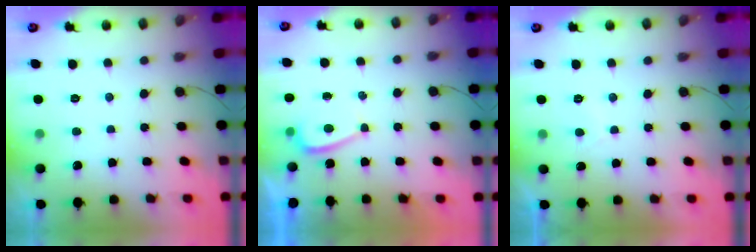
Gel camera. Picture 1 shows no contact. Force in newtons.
{"total": 1.4, "press": 1.3, "slide": 0.5}
{"total": 1.9, "press": 1.7, "slide": 0.7}